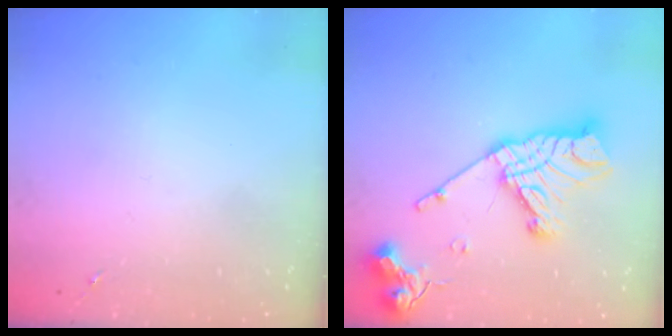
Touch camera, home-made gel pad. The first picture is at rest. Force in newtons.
{"total": 20.7, "press": 20.6, "slide": 1.9}